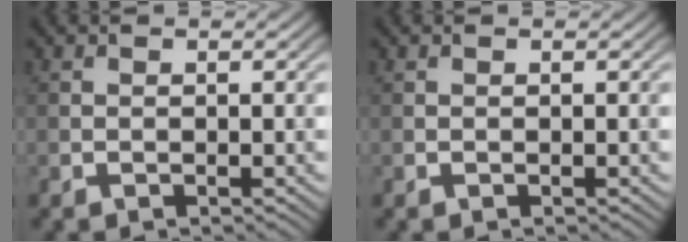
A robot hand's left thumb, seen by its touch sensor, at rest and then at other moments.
{"total": 0.0}